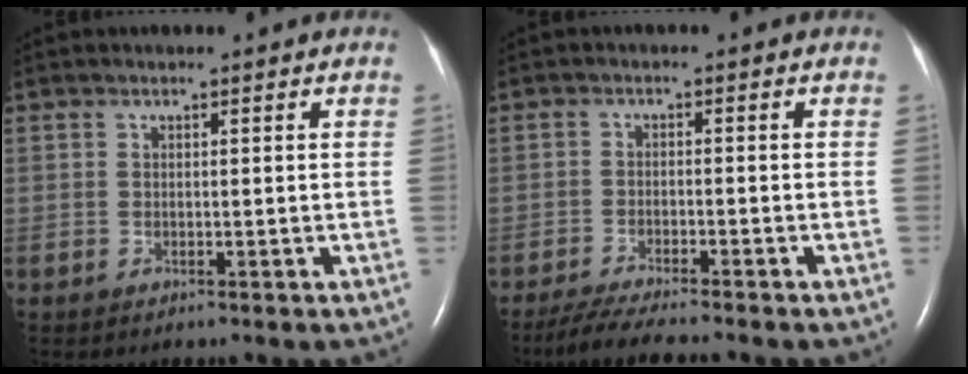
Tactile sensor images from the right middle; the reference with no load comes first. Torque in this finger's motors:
{"motor_torque": [0.11, -0.10, 0.04, 0.05]}